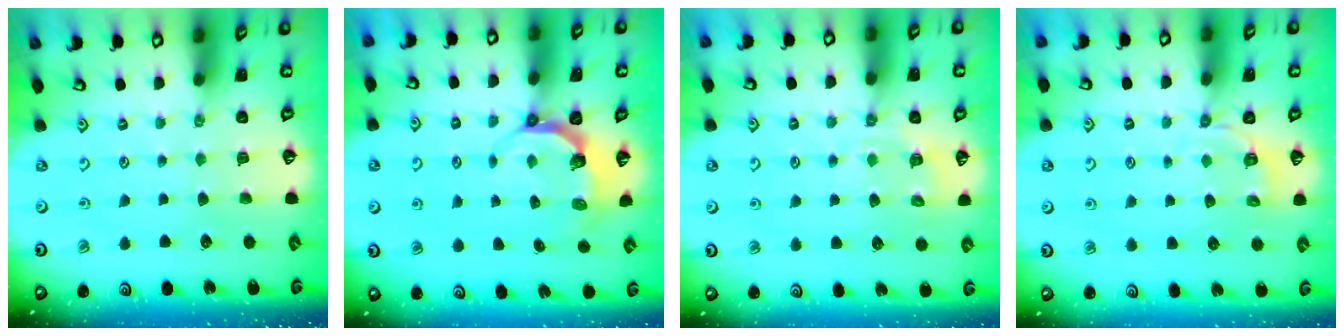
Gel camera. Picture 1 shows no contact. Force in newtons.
{"total": 5.9, "press": 4.8, "slide": 3.4}
{"total": 5.9, "press": 5.8, "slide": 1.0}
{"total": 3.8, "press": 3.2, "slide": 2.1}